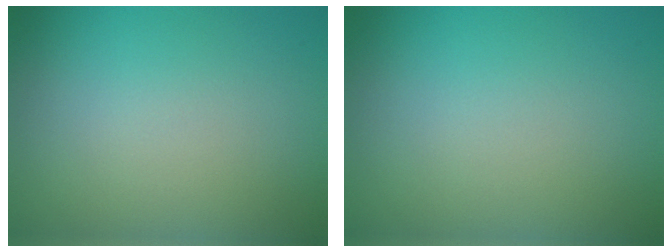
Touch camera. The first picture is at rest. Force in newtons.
{"total": 0.0}